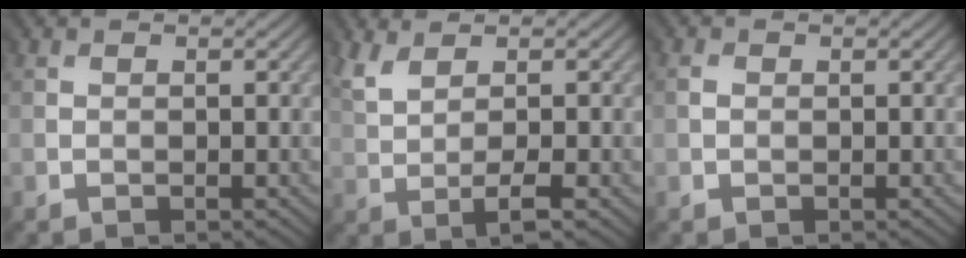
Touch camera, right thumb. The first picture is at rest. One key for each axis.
{"total": 3.6, "fx": 1.5, "fy": 0.8, "fz": 3.2, "tx": -0.075, "ty": 0.002, "tz": 0.029}
{"total": 0.7, "fx": 0.2, "fy": 0.7, "fz": 0.2, "tx": -0.005, "ty": 0.001, "tz": 0.002}